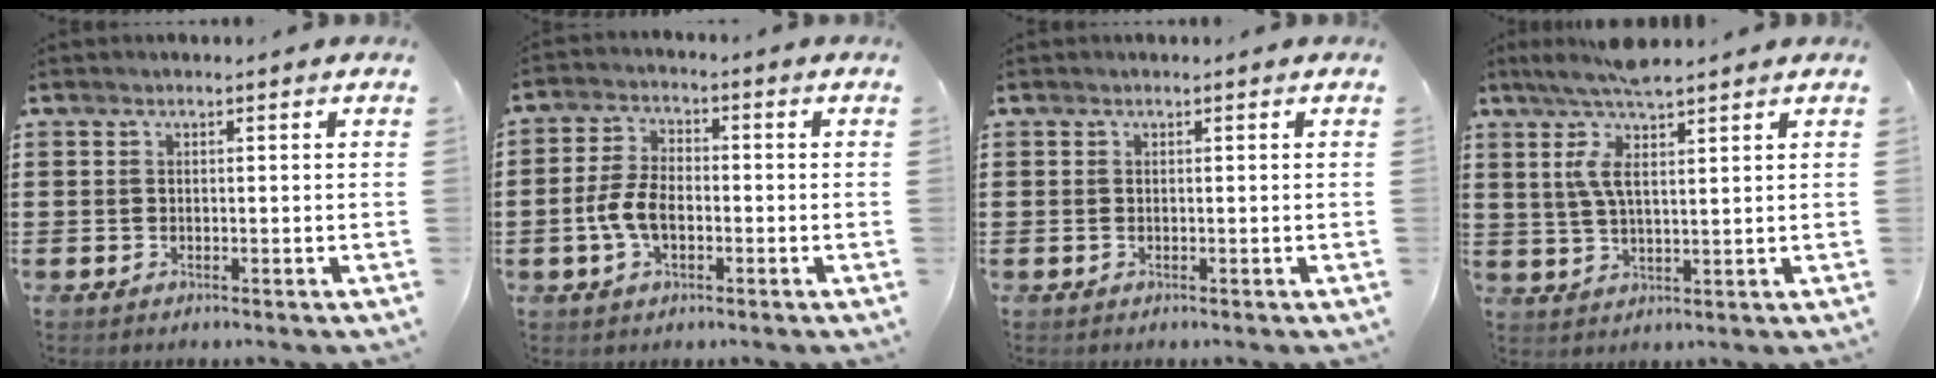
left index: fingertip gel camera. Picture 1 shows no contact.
{"total": 6.1, "force": [-1.6, 3.3, 4.9], "torque": [-0.119, -0.003, -0.035]}
{"total": 0.0}
{"total": 7.5, "force": [4.7, 1.0, 5.7], "torque": [-0.122, -0.008, 0.081]}